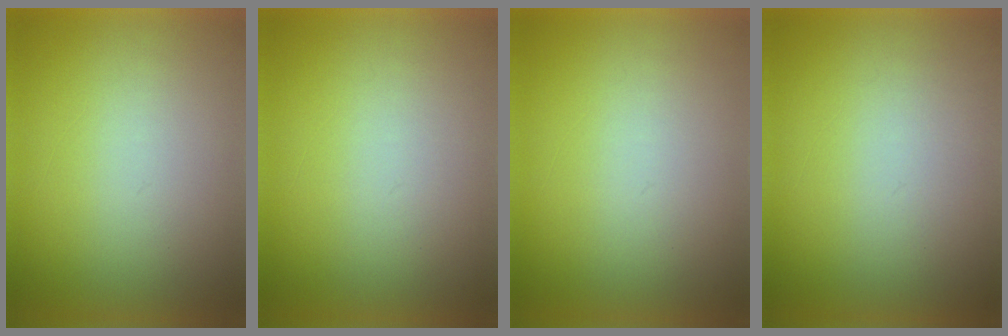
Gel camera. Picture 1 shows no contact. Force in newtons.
{"total": 1.2}
{"total": 1.2}
{"total": 2.0}